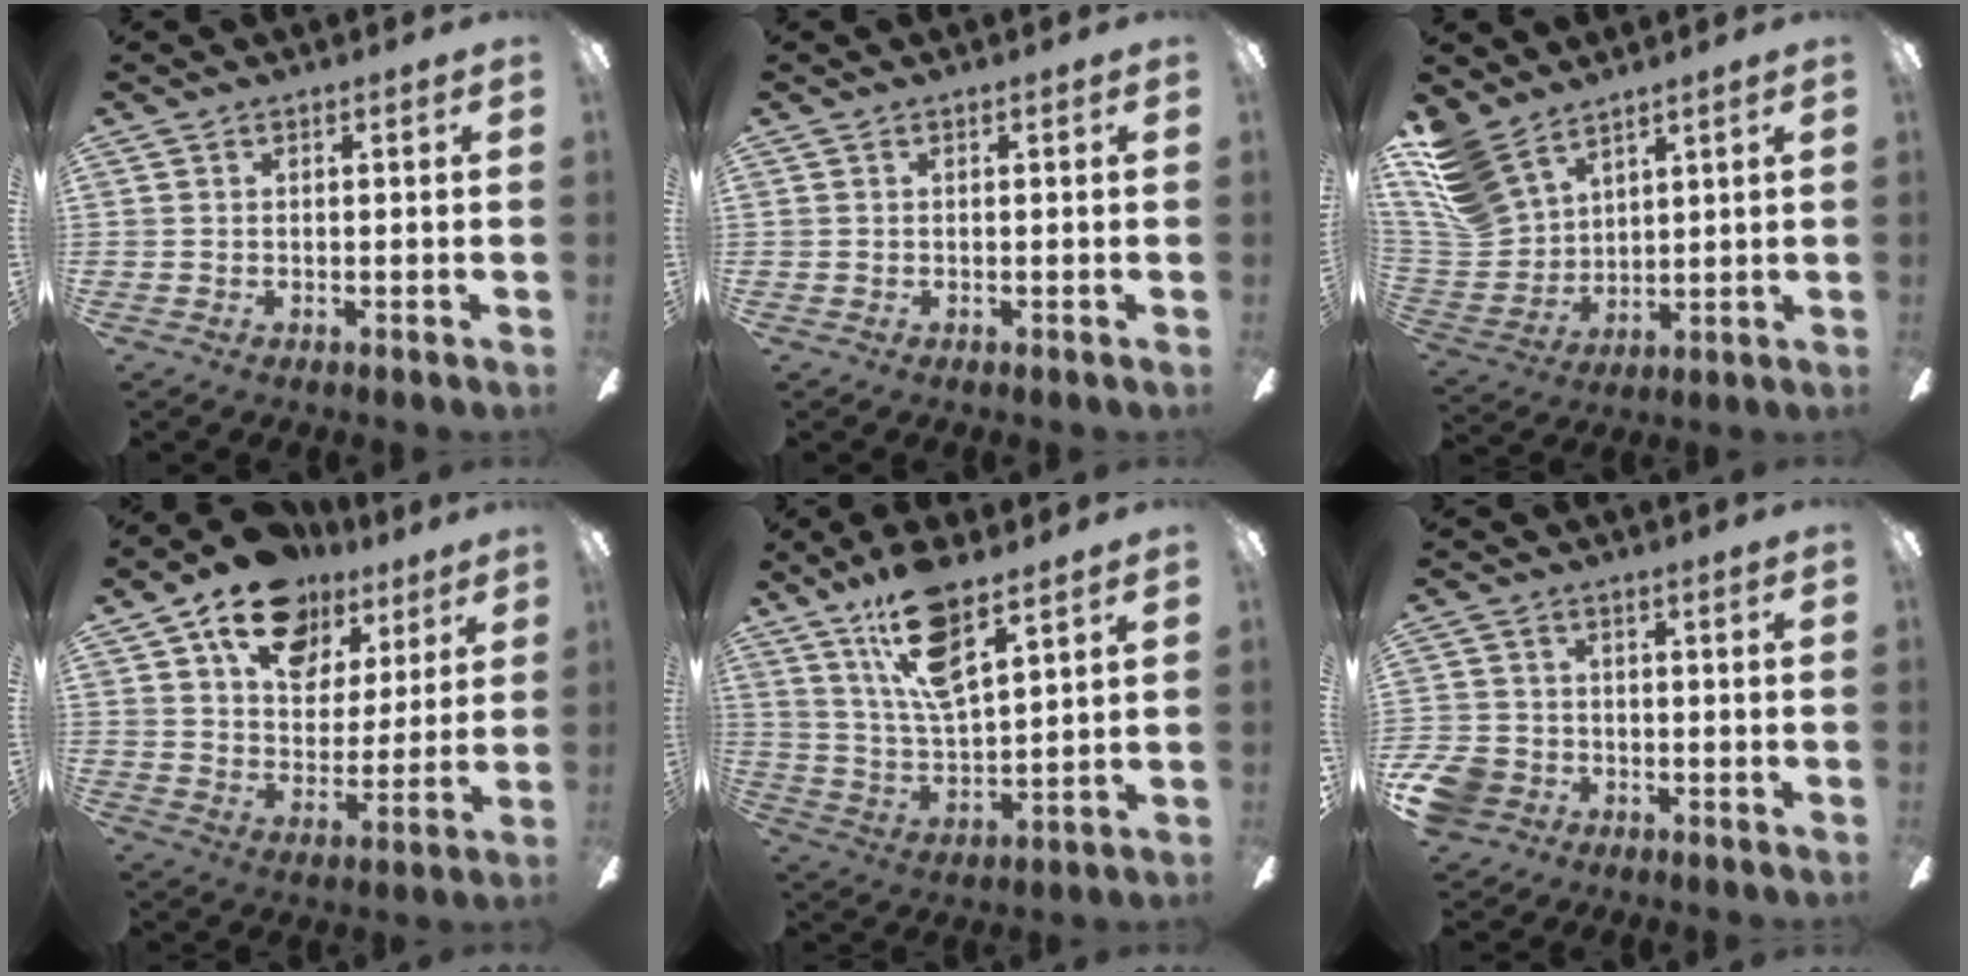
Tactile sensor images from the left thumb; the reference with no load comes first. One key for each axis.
{"total": 0.0}
{"total": 14.1, "fx": 10.4, "fy": 7.7, "fz": 5.7, "tx": -0.157, "ty": -0.043, "tz": 0.205}
{"total": 17.3, "fx": 11.1, "fy": 10.7, "fz": 7.8, "tx": -0.122, "ty": -0.058, "tz": 0.202}
{"total": 15.3, "fx": 10.1, "fy": 5.2, "fz": 10.3, "tx": -0.194, "ty": -0.030, "tz": 0.177}
{"total": 7.2, "fx": -3.4, "fy": 5.6, "fz": 3.0, "tx": -0.084, "ty": 0.025, "tz": -0.066}